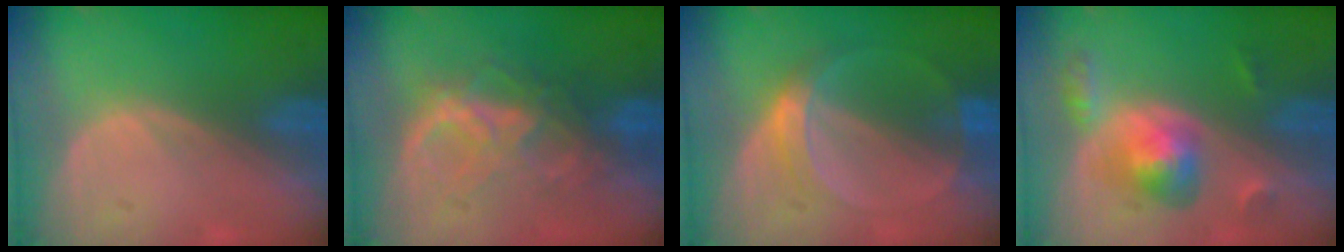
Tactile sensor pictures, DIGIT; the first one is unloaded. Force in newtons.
{"total": 6.5, "press": 6.5, "slide": 0.7}
{"total": 5.1, "press": 4.7, "slide": 2.0}
{"total": 5.9, "press": 5.6, "slide": 1.8}